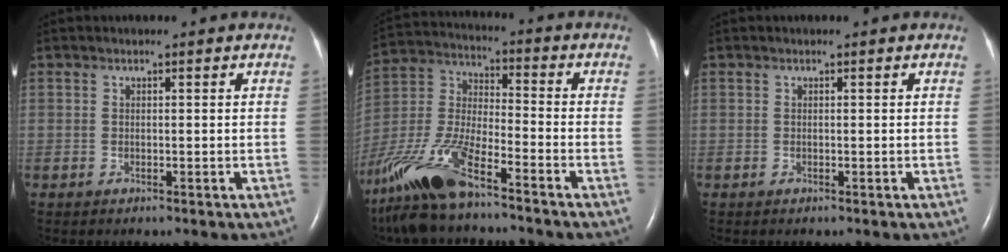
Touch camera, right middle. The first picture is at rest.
{"total": 16.7, "force": [-12.1, 3.6, 11.0], "torque": [-0.263, -0.027, -0.231]}
{"total": 0.0}